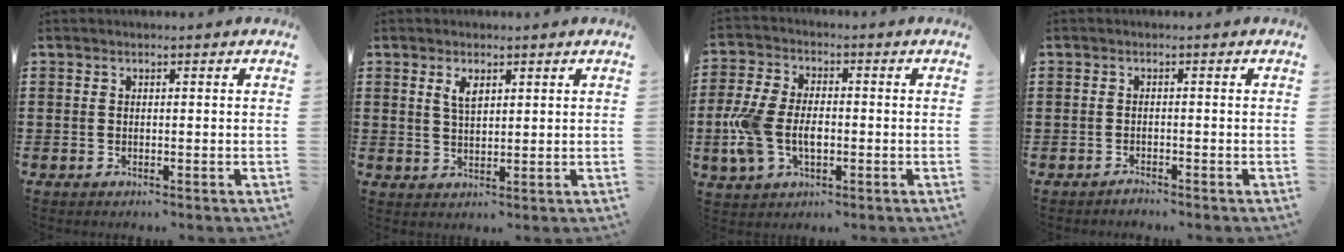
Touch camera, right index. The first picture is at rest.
{"total": 2.7, "force": [1.5, 1.2, 2.0], "torque": [-0.043, 0.003, 0.026]}
{"total": 7.9, "force": [-1.4, 4.7, 6.1], "torque": [-0.156, -0.002, -0.034]}
{"total": 1.1, "force": [-1.1, 0.1, 0.0], "torque": [-0.003, 0.002, -0.024]}